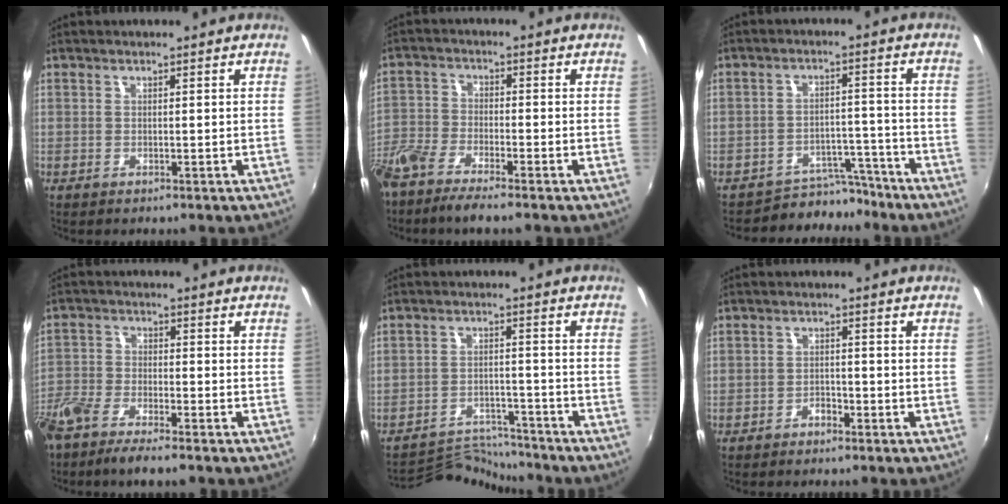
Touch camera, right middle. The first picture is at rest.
{"total": 8.7, "force": [-6.9, 1.9, 5.0], "torque": [-0.126, -0.020, -0.139]}
{"total": 7.2, "force": [-6.6, 2.8, 0.2], "torque": [-0.005, 0.025, -0.092]}
{"total": 8.9, "force": [-7.0, 2.2, 5.1], "torque": [-0.130, -0.021, -0.140]}
{"total": 8.0, "force": [-8.0, 0.2, -0.1], "torque": [-0.023, 0.008, -0.136]}
{"total": 1.8, "force": [-1.6, 0.9, 0.5], "torque": [-0.011, 0.004, -0.022]}